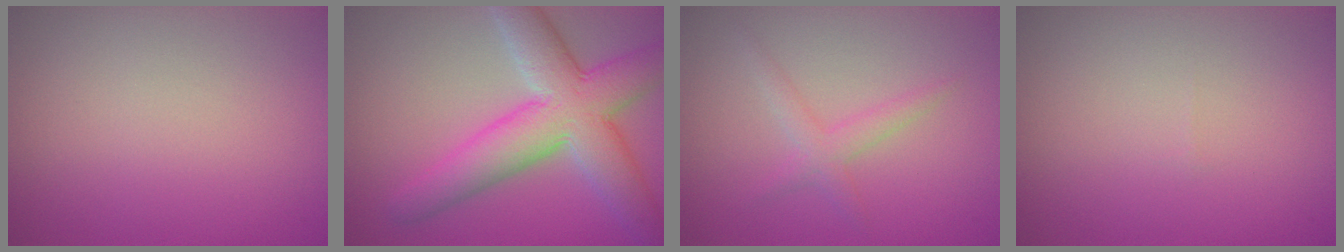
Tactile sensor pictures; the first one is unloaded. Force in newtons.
{"total": 8.5, "press": 8.5, "slide": 0.3}
{"total": 1.8, "press": 1.8, "slide": 0.1}
{"total": 0.0}